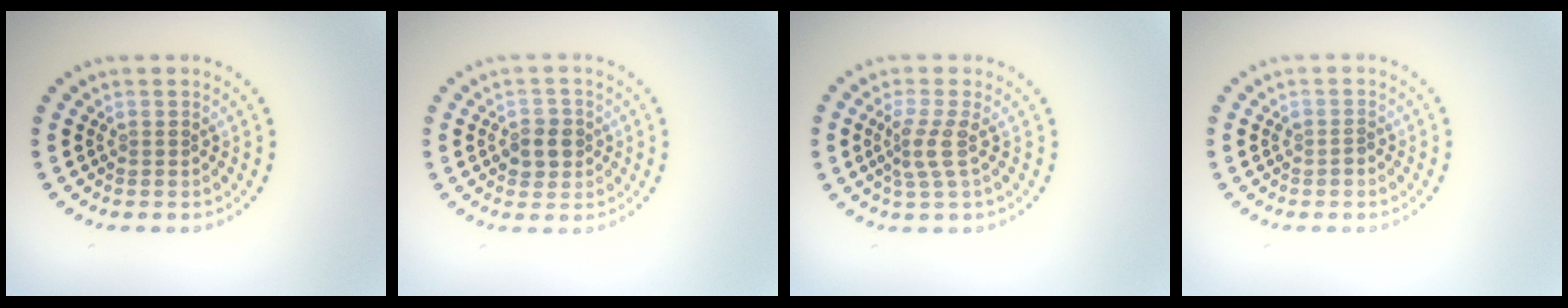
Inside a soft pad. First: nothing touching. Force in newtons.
{"total": 2.4, "press": 2.3, "slide": 0.7}
{"total": 2.3, "press": 1.6, "slide": 1.6}
{"total": 0.6, "press": 0.6, "slide": 0.3}